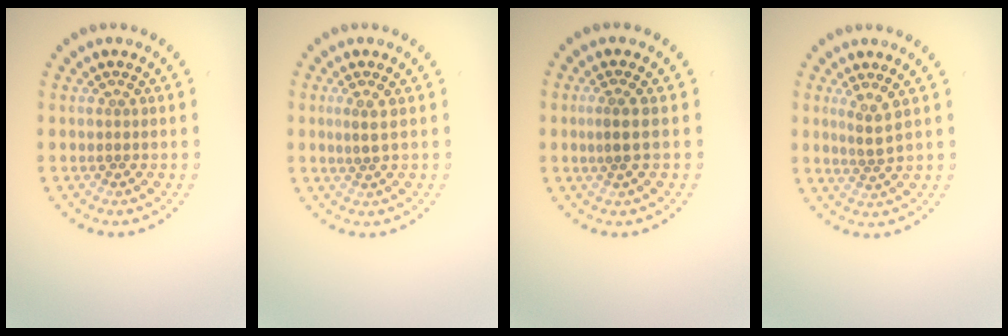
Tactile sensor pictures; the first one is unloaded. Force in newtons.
{"total": 1.2, "press": 0.9, "slide": 0.8}
{"total": 1.8, "press": 1.4, "slide": 1.1}
{"total": 1.9, "press": 1.3, "slide": 1.4}